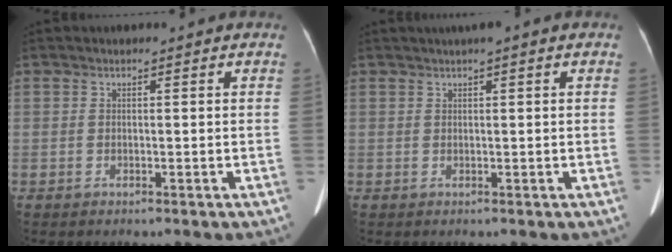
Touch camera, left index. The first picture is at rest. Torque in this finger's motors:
{"motor_torque": [-0.32, -0.03, -0.09, 0.01]}